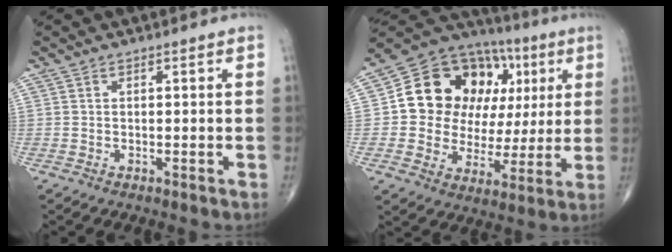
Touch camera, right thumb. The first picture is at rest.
{"total": 22.1, "force": [4.8, 16.6, 13.8], "torque": [-0.156, 0.035, 0.084]}